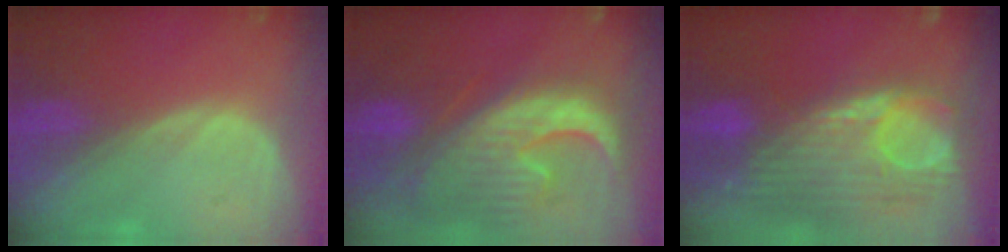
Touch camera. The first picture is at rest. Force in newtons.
{"total": 13.5, "press": 11.5, "slide": 7.0}
{"total": 12.7, "press": 10.6, "slide": 6.9}